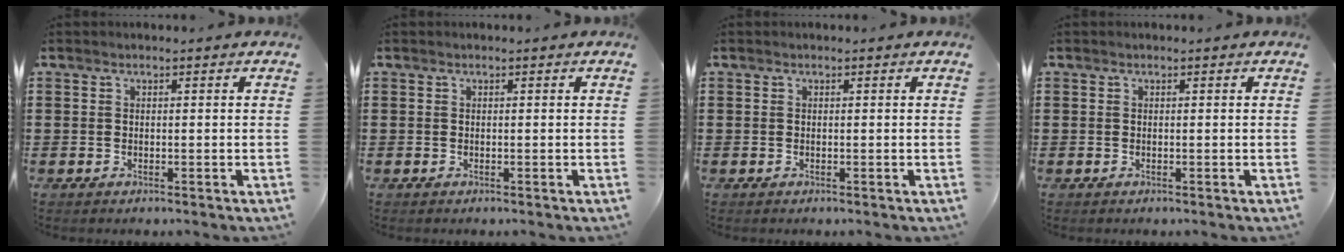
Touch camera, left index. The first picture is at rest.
{"total": 0.0}
{"total": 0.0}
{"total": 0.0}